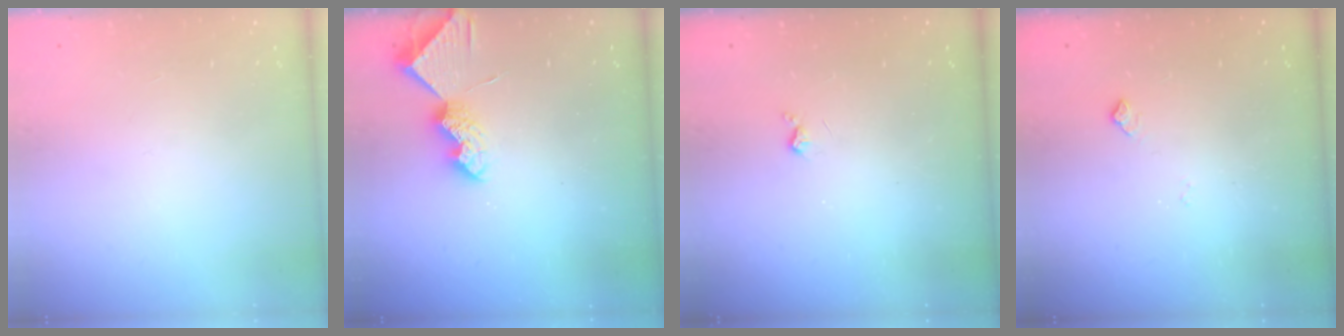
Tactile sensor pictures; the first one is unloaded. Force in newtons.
{"total": 7.9, "press": 7.8, "slide": 0.6}
{"total": 2.6, "press": 2.6, "slide": 0.5}
{"total": 6.1, "press": 6.1, "slide": 0.7}